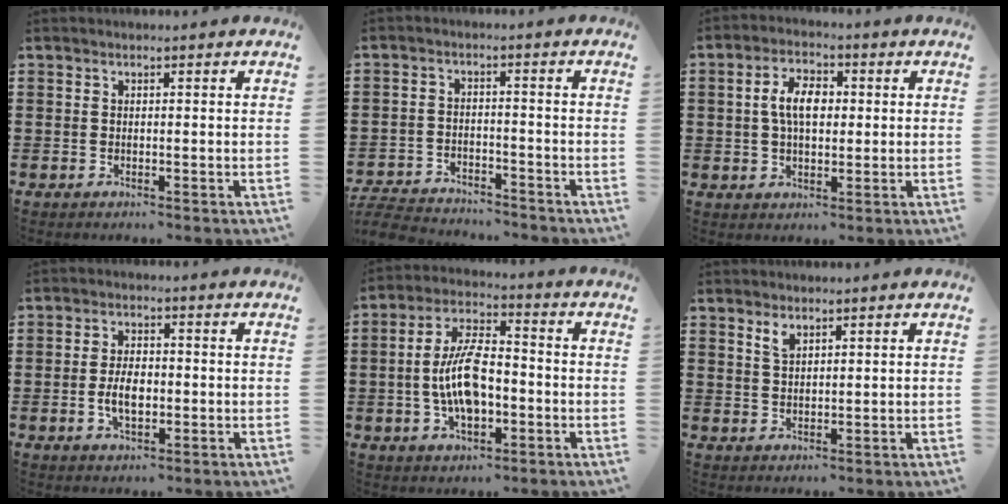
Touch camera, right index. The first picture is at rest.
{"total": 5.2, "force": [-5.1, 0.7, 0.7], "torque": [-0.030, 0.000, -0.109]}
{"total": 6.1, "force": [0.7, 3.4, 5.0], "torque": [-0.111, 0.012, 0.007]}
{"total": 4.5, "force": [-0.7, 2.4, 3.8], "torque": [-0.068, -0.001, -0.016]}
{"total": 9.7, "force": [-1.7, 4.4, 8.5], "torque": [-0.190, -0.001, -0.036]}
{"total": 2.1, "force": [1.5, 0.9, 1.1], "torque": [-0.025, 0.003, 0.028]}